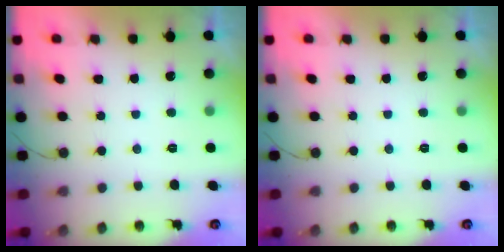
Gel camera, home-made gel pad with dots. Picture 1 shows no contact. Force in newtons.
{"total": 0.0}